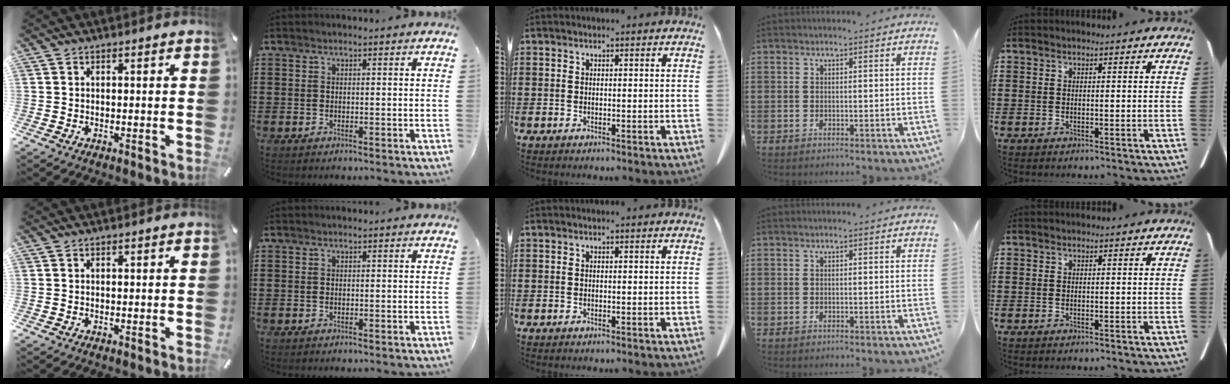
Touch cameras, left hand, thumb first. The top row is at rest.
{}